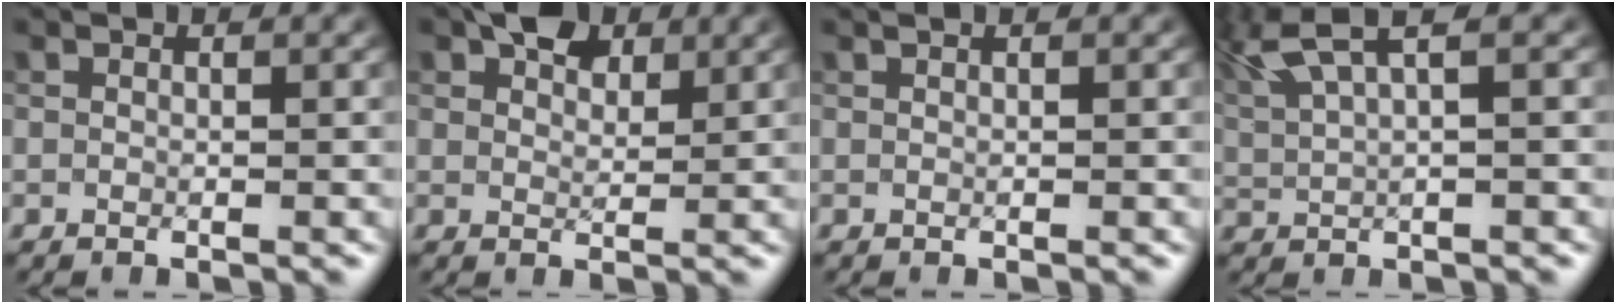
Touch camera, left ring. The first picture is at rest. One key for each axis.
{"total": 3.9, "fx": 2.6, "fy": 2.2, "fz": 1.9, "tx": -0.029, "ty": 0.005, "tz": 0.038}
{"total": 0.0}
{"total": 4.8, "fx": 3.1, "fy": 0.9, "fz": 3.6, "tx": -0.083, "ty": 0.014, "tz": 0.062}